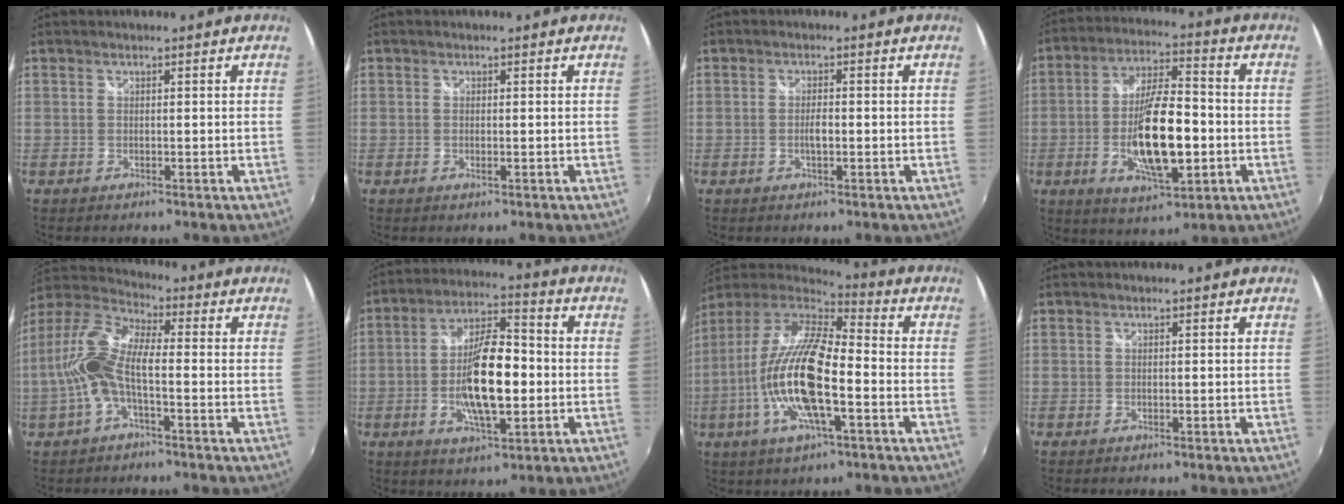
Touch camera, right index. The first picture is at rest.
{"total": 0.5, "force": [0.1, 0.1, 0.5], "torque": [-0.013, 0.003, 0.000]}
{"total": 1.9, "force": [-0.4, 0.6, 1.7], "torque": [-0.033, 0.004, -0.006]}
{"total": 15.1, "force": [-3.1, 4.7, 13.9], "torque": [-0.260, -0.001, -0.049]}
{"total": 11.0, "force": [-1.8, 3.8, 10.2], "torque": [-0.219, 0.013, -0.038]}
{"total": 13.5, "force": [-2.1, 4.6, 12.5], "torque": [-0.235, 0.005, -0.036]}
{"total": 19.1, "force": [-4.9, 5.3, 17.7], "torque": [-0.340, -0.013, -0.098]}
{"total": 0.0}